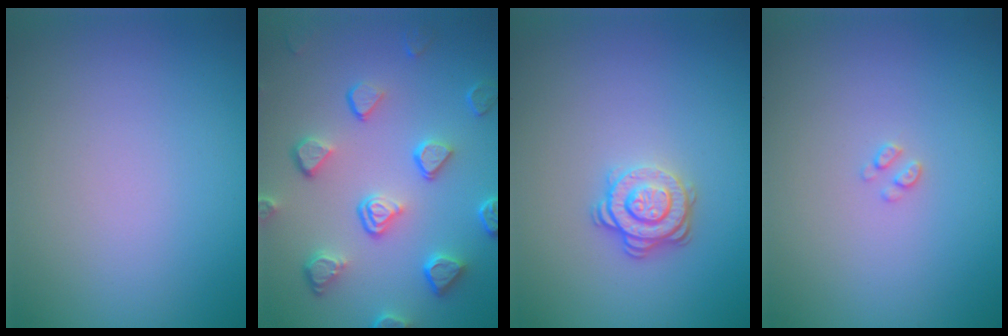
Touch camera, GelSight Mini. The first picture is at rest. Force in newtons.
{"total": 5.3, "press": 4.1, "slide": 3.3}
{"total": 3.0, "press": 2.6, "slide": 1.5}
{"total": 0.7, "press": 0.6, "slide": 0.1}